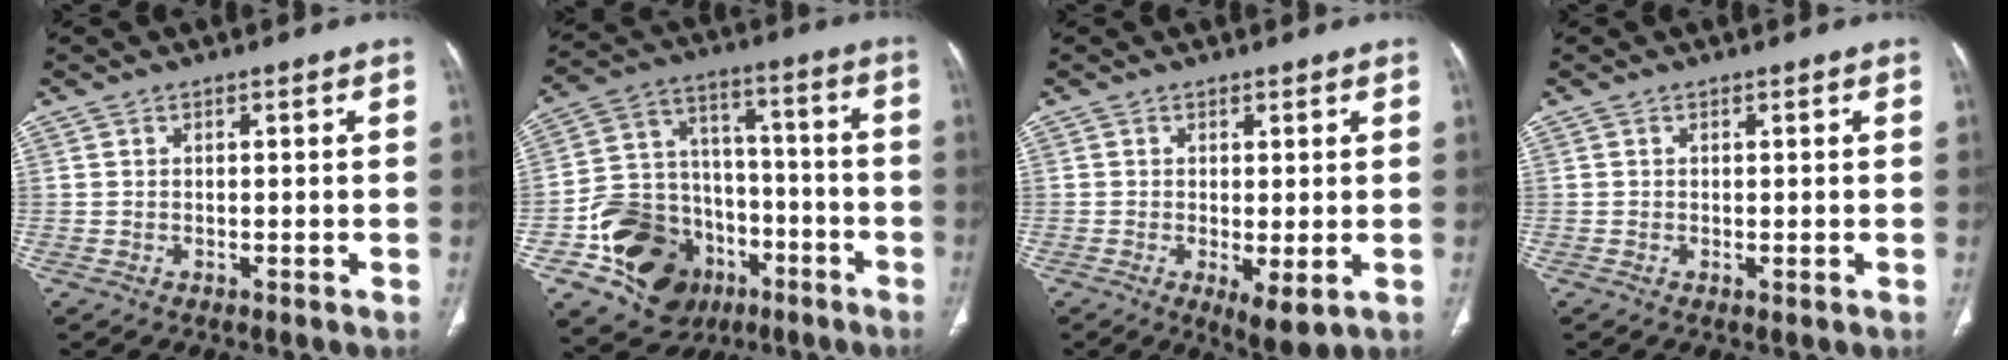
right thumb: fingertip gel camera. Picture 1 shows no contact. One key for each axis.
{"total": 20.9, "fx": -8.8, "fy": 16.2, "fz": 9.8, "tx": -0.139, "ty": 0.085, "tz": -0.134}
{"total": 4.7, "fx": -1.0, "fy": 1.5, "fz": 4.3, "tx": -0.072, "ty": -0.018, "tz": -0.012}
{"total": 0.0}